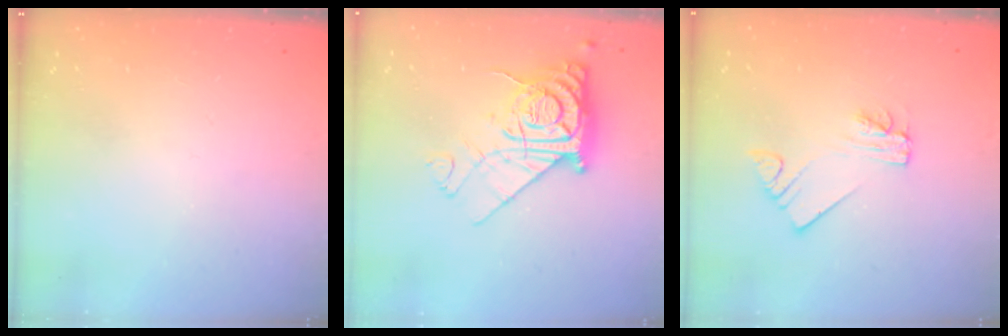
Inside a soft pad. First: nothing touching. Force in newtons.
{"total": 13.8, "press": 13.7, "slide": 1.3}
{"total": 2.2, "press": 2.2, "slide": 0.1}